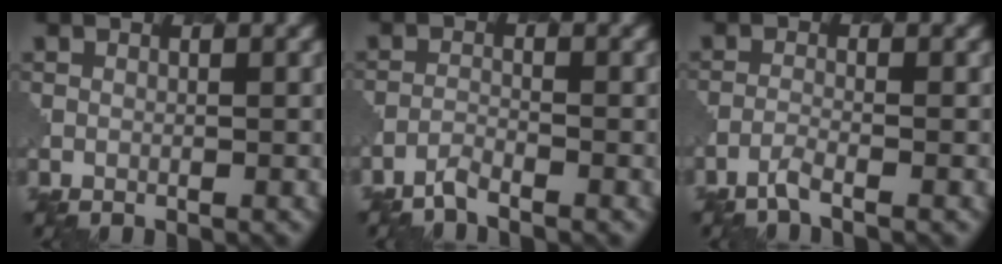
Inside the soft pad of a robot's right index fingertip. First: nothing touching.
{"total": 1.3, "force": [-1.3, 0.1, 0.2], "torque": [-0.006, -0.002, -0.032]}
{"total": 1.5, "force": [-1.2, 0.2, 0.8], "torque": [-0.015, -0.002, -0.033]}